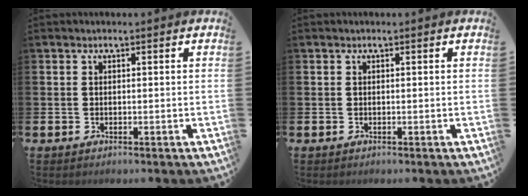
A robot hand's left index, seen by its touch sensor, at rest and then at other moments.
{"total": 0.0}